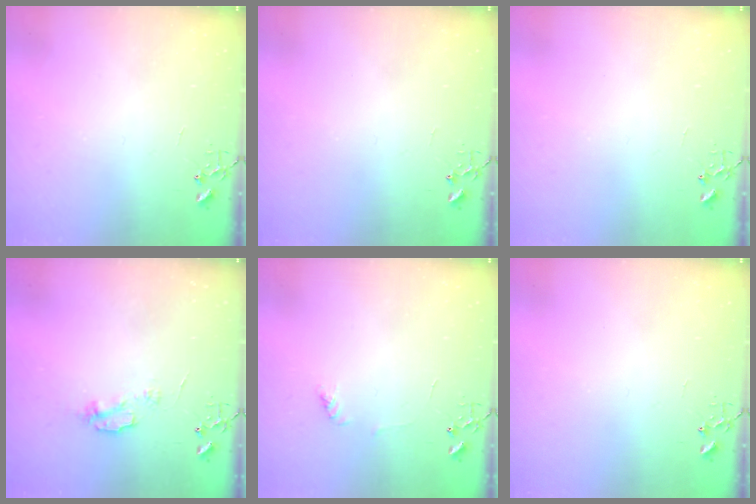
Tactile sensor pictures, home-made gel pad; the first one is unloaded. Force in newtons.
{"total": 0.0}
{"total": 0.0}
{"total": 5.1, "press": 5.0, "slide": 0.7}
{"total": 3.7, "press": 3.7, "slide": 0.5}
{"total": 0.0}